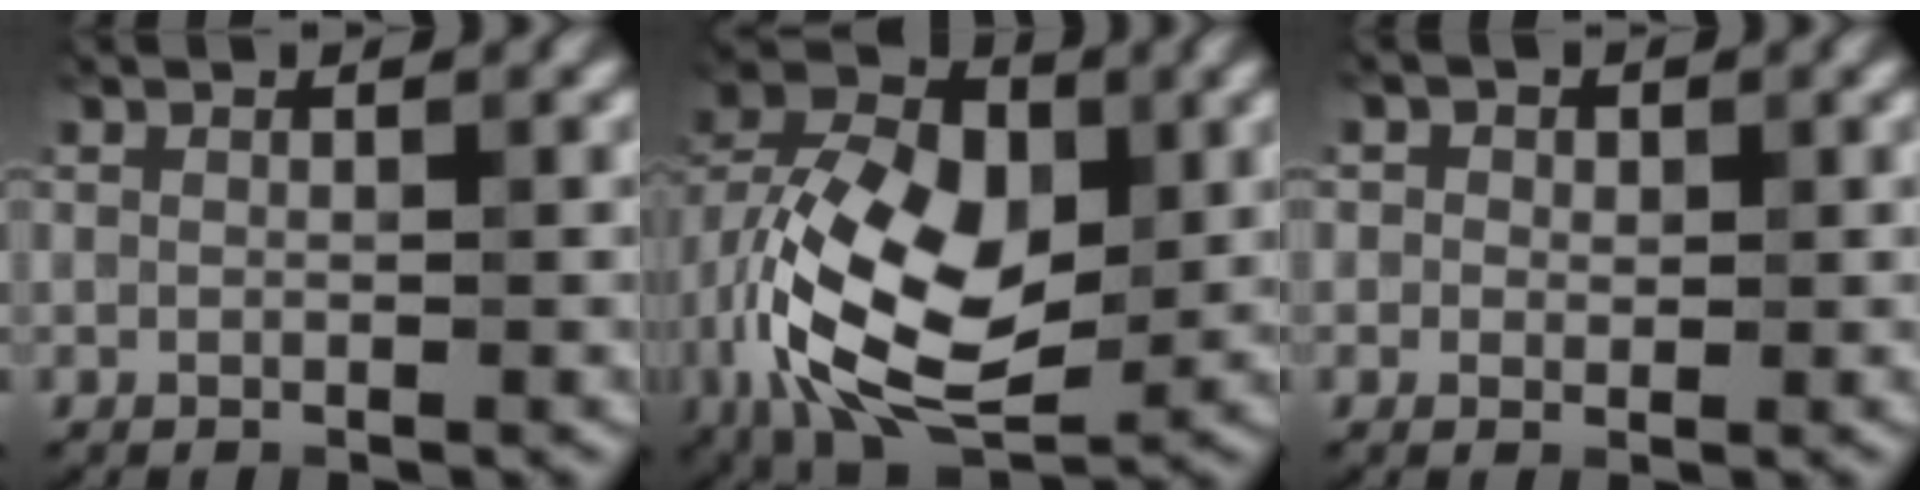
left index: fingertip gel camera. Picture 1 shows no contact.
{"total": 13.2, "force": [-2.5, 8.1, 10.1], "torque": [-0.190, 0.003, -0.059]}
{"total": 1.8, "force": [0.7, 1.6, 0.6], "torque": [-0.010, -0.001, 0.003]}